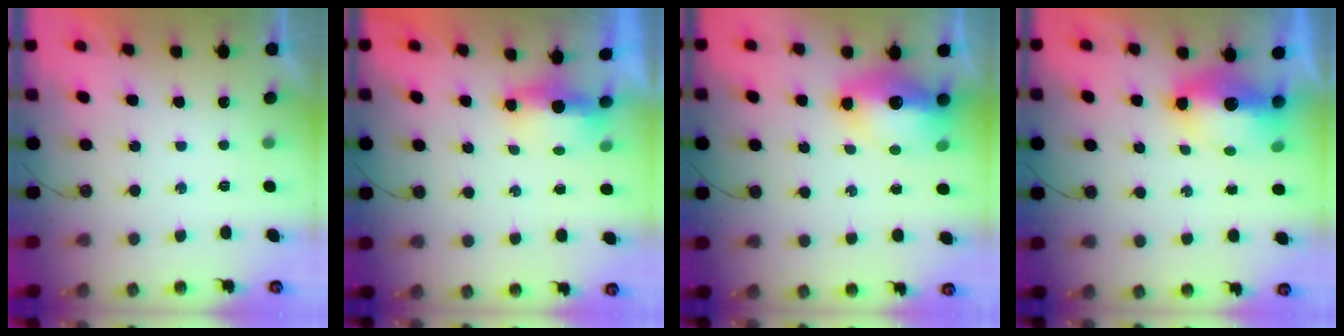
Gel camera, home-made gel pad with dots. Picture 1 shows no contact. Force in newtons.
{"total": 5.0, "press": 4.8, "slide": 1.2}
{"total": 14.6, "press": 14.5, "slide": 1.3}
{"total": 9.4, "press": 9.3, "slide": 1.1}